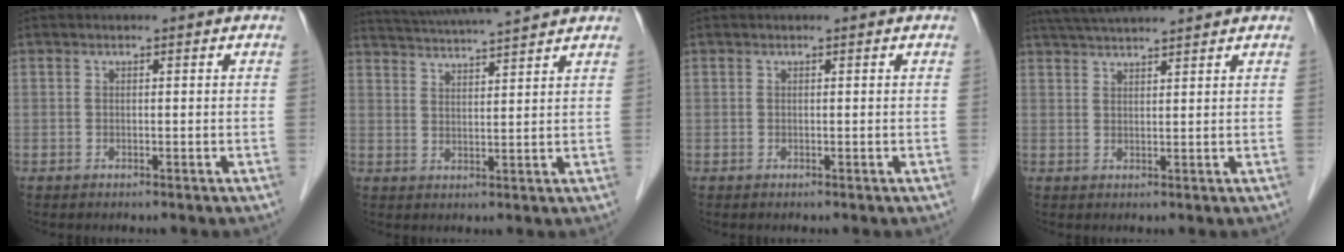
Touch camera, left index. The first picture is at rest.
{"total": 11.8, "force": [10.8, 0.1, 4.8], "torque": [-0.090, 0.028, 0.164]}
{"total": 0.0}
{"total": 7.8, "force": [7.1, -0.3, 3.1], "torque": [-0.057, 0.034, 0.115]}